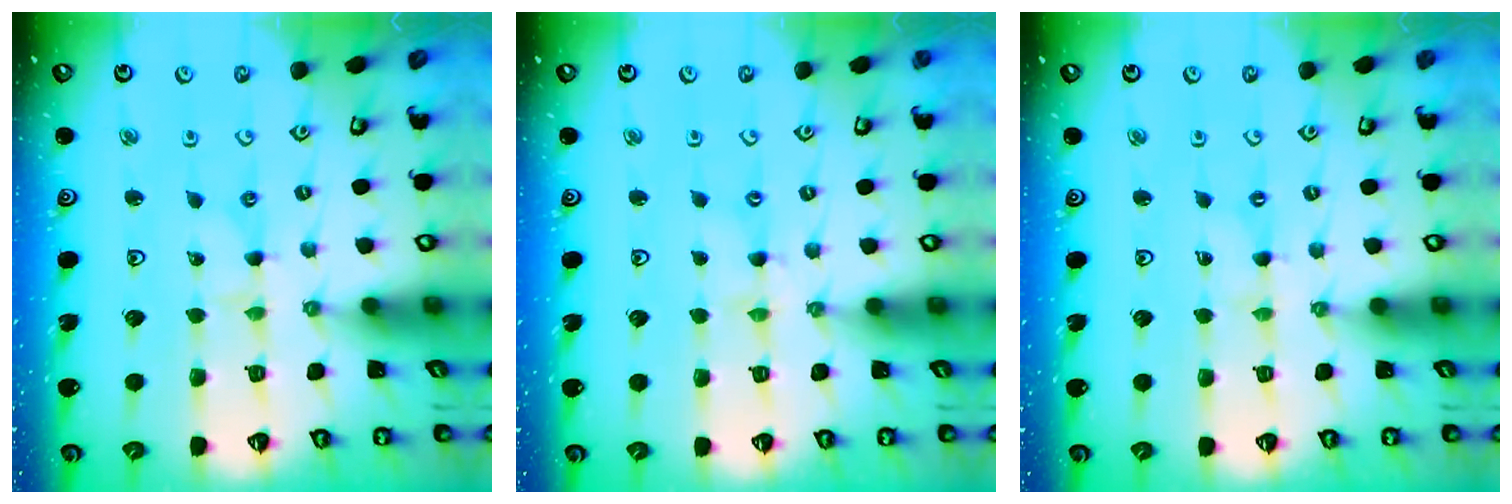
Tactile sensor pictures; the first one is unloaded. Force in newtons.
{"total": 1.2, "press": 1.2, "slide": 0.2}
{"total": 0.0}